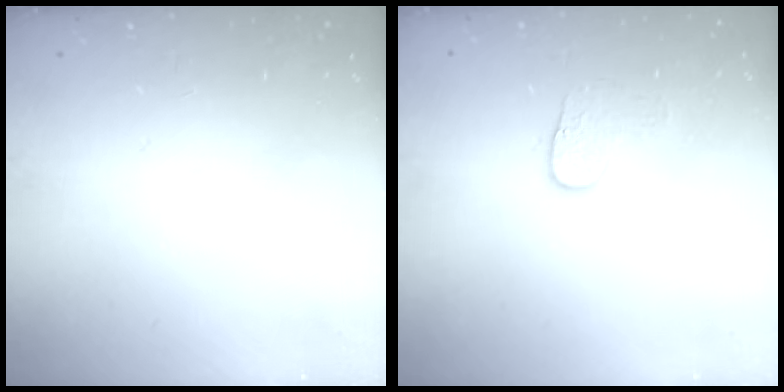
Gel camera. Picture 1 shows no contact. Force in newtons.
{"total": 4.0, "press": 4.0, "slide": 0.4}